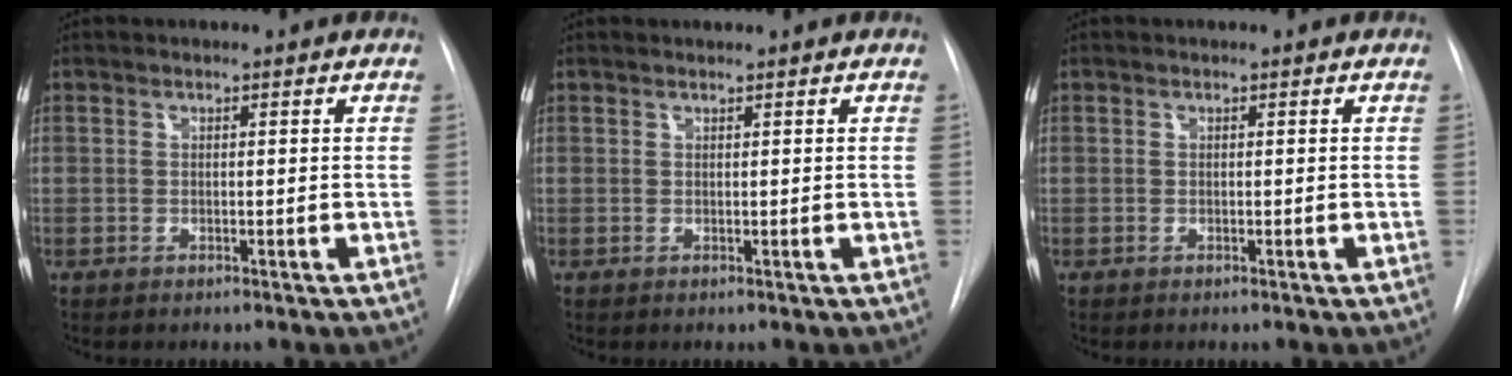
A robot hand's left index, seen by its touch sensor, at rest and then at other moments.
{"total": 0.0}
{"total": 0.0}